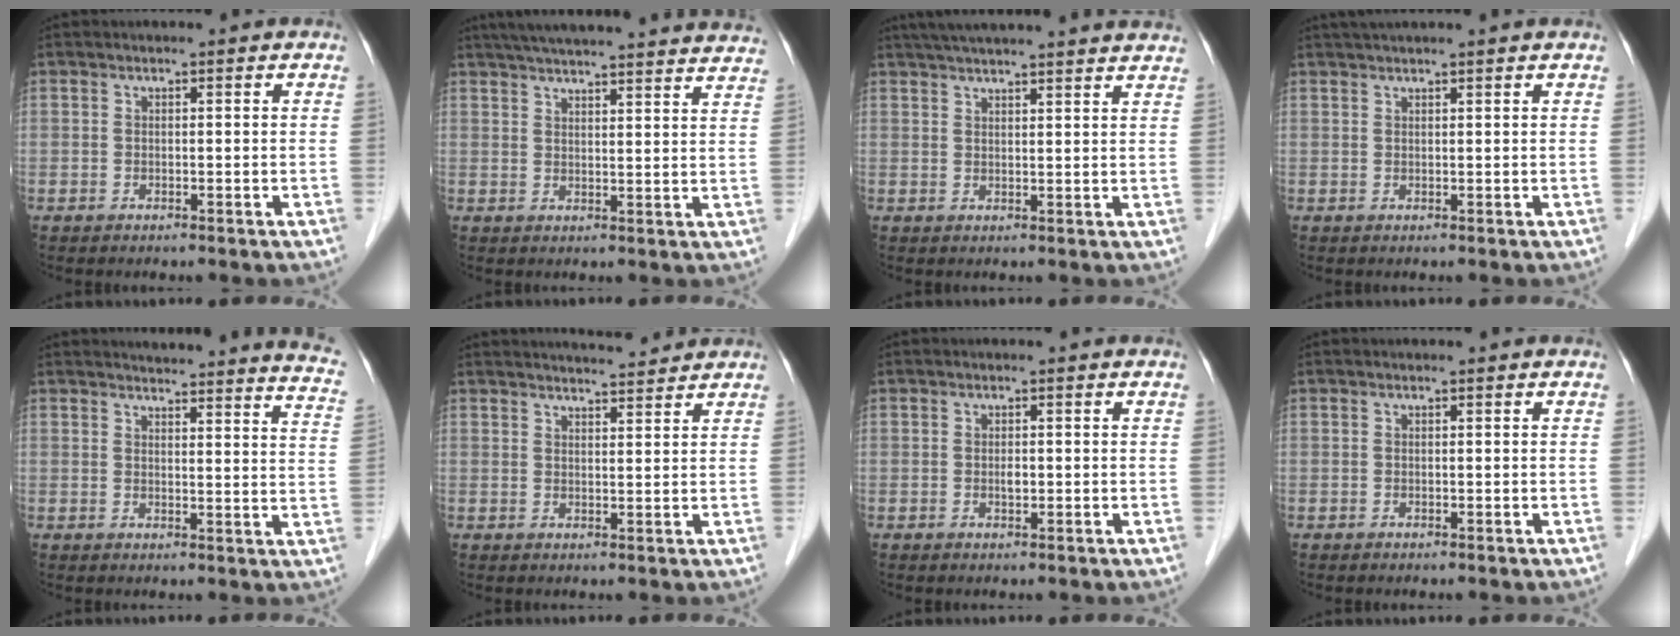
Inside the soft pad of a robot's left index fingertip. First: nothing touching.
{"total": 27.2, "force": [25.1, 1.9, 10.4], "torque": [-0.167, -0.013, 0.310]}
{"total": 19.3, "force": [17.4, 0.7, 8.3], "torque": [-0.133, 0.027, 0.225]}
{"total": 4.7, "force": [4.0, -0.7, 2.2], "torque": [-0.027, 0.033, 0.062]}
{"total": 17.5, "force": [16.7, 0.9, 5.2], "torque": [-0.053, -0.073, 0.170]}
{"total": 6.6, "force": [6.3, 0.5, 1.8], "torque": [-0.031, 0.017, 0.086]}
{"total": 0.9, "force": [-0.1, 0.4, 0.8], "torque": [-0.016, 0.000, -0.001]}
{"total": 0.0}